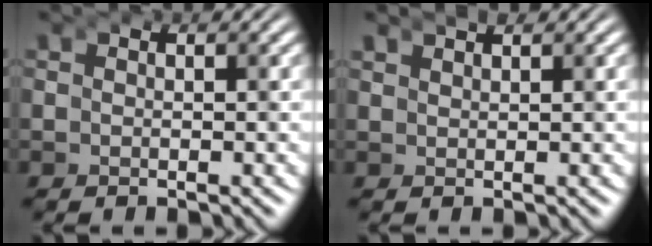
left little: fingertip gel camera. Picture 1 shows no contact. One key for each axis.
{"total": 1.4, "fx": 0.8, "fy": -1.0, "fz": -0.6, "tx": 0.015, "ty": 0.003, "tz": 0.018}